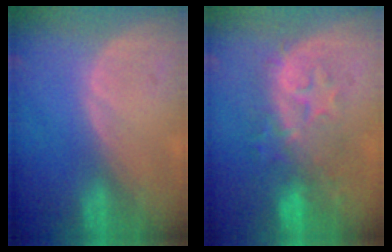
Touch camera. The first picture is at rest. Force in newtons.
{"total": 8.4, "press": 8.3, "slide": 1.3}